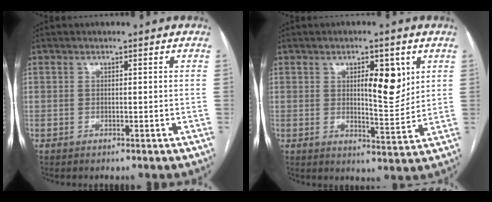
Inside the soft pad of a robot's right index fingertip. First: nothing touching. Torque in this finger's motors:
{"motor_torque": [0.43, 0.28, 0.38, 0.06]}